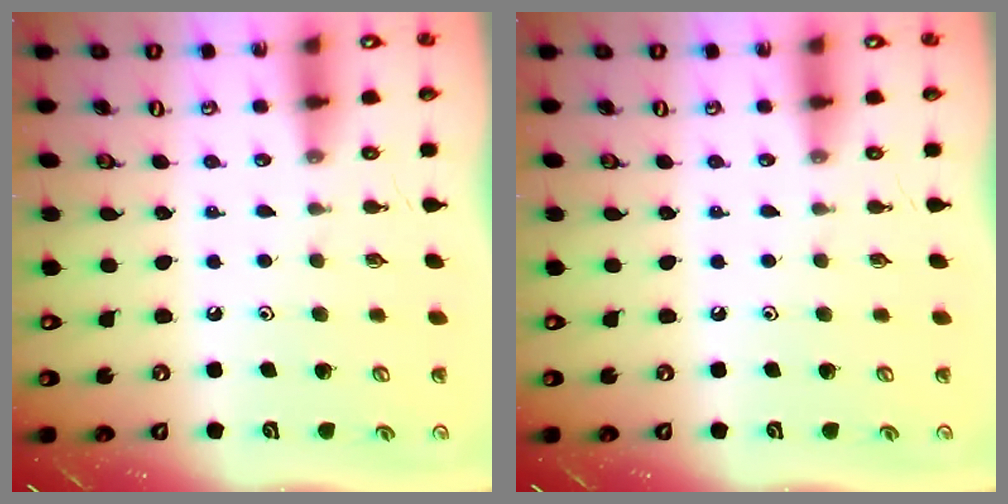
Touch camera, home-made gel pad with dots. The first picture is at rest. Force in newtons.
{"total": 0.0}